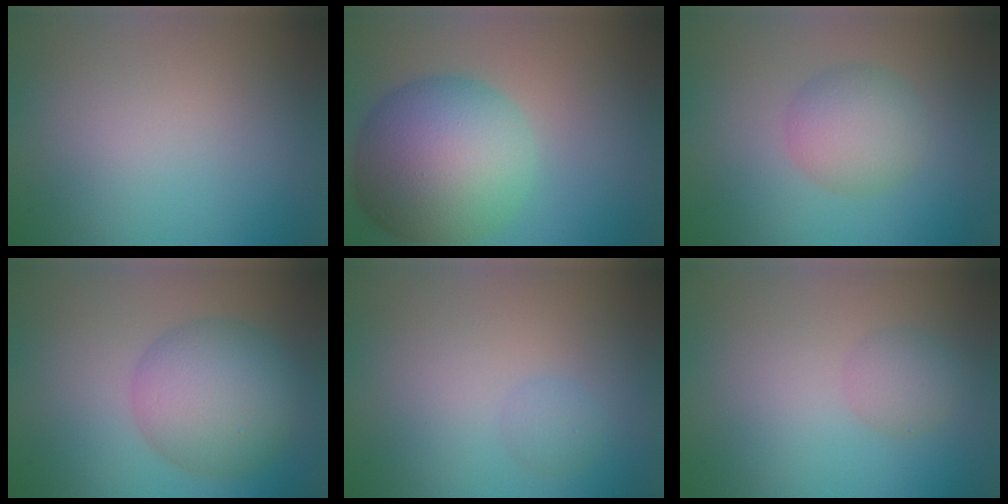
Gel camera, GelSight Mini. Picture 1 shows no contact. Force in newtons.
{"total": 9.9, "press": 9.9, "slide": 0.2}
{"total": 4.0, "press": 4.0, "slide": 0.1}
{"total": 8.1, "press": 8.1, "slide": 0.2}
{"total": 1.2, "press": 1.2, "slide": 0.1}
{"total": 2.0, "press": 2.0, "slide": 0.1}